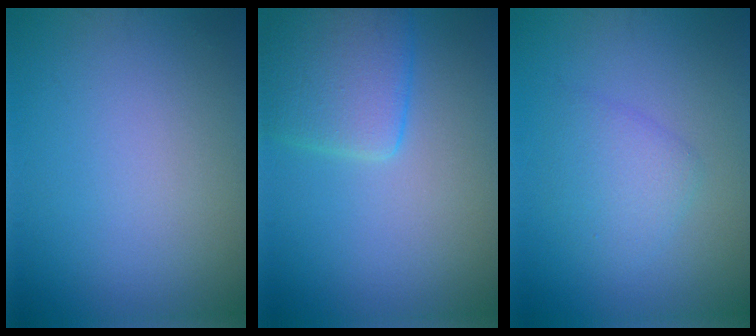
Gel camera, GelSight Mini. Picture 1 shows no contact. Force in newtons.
{"total": 4.7, "press": 4.7, "slide": 0.3}
{"total": 2.6, "press": 2.6, "slide": 0.2}